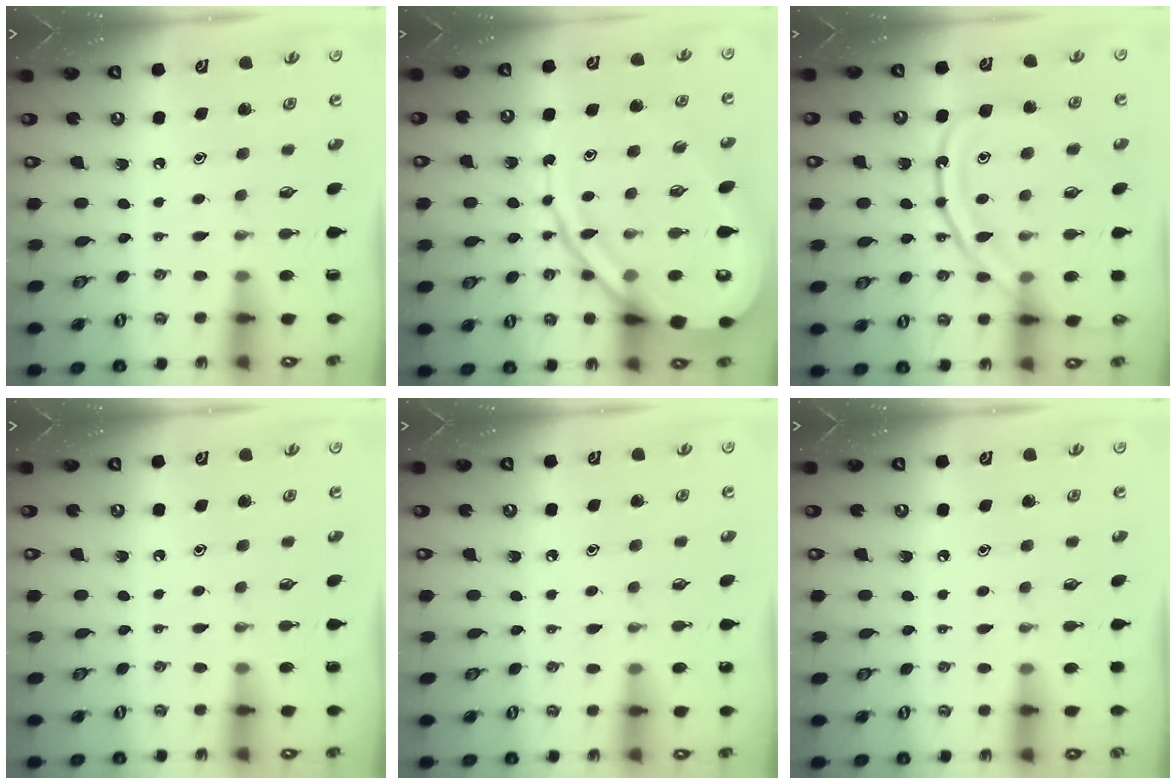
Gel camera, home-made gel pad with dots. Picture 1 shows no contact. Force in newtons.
{"total": 15.1, "press": 15.0, "slide": 1.1}
{"total": 17.0, "press": 16.9, "slide": 1.5}
{"total": 0.0}
{"total": 6.5, "press": 6.5, "slide": 0.7}
{"total": 3.8, "press": 3.8, "slide": 0.6}